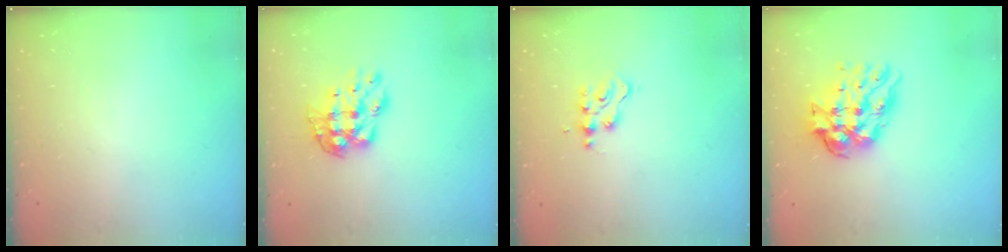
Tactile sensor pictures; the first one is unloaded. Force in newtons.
{"total": 8.7, "press": 8.7, "slide": 0.8}
{"total": 3.0, "press": 3.0, "slide": 0.2}
{"total": 13.1, "press": 13.0, "slide": 1.5}